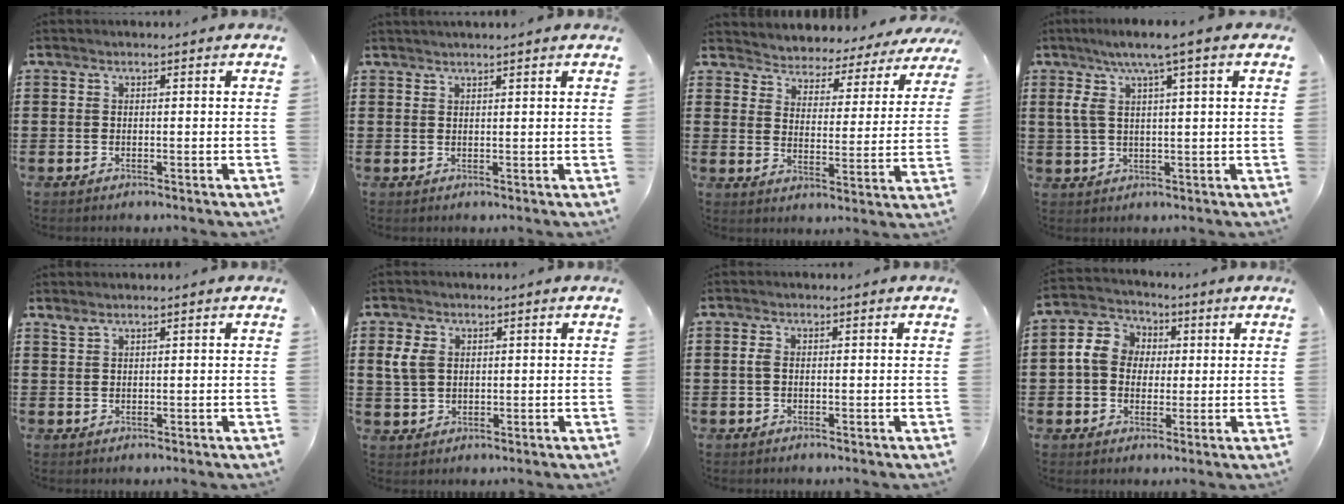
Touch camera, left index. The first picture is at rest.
{"total": 1.3, "force": [1.2, -0.1, 0.5], "torque": [-0.010, -0.001, 0.023]}
{"total": 3.4, "force": [3.3, 0.4, -0.8], "torque": [-0.012, -0.034, 0.049]}
{"total": 6.2, "force": [2.6, 0.8, 5.5], "torque": [-0.123, -0.001, 0.039]}
{"total": 1.1, "force": [1.0, 0.2, 0.4], "torque": [-0.011, 0.001, 0.020]}
{"total": 3.8, "force": [1.2, 2.9, 2.2], "torque": [-0.069, 0.007, 0.015]}
{"total": 1.7, "force": [0.0, 1.0, 1.3], "torque": [-0.037, 0.002, -0.003]}
{"total": 6.2, "force": [0.6, 5.6, 2.5], "torque": [-0.077, 0.018, 0.007]}